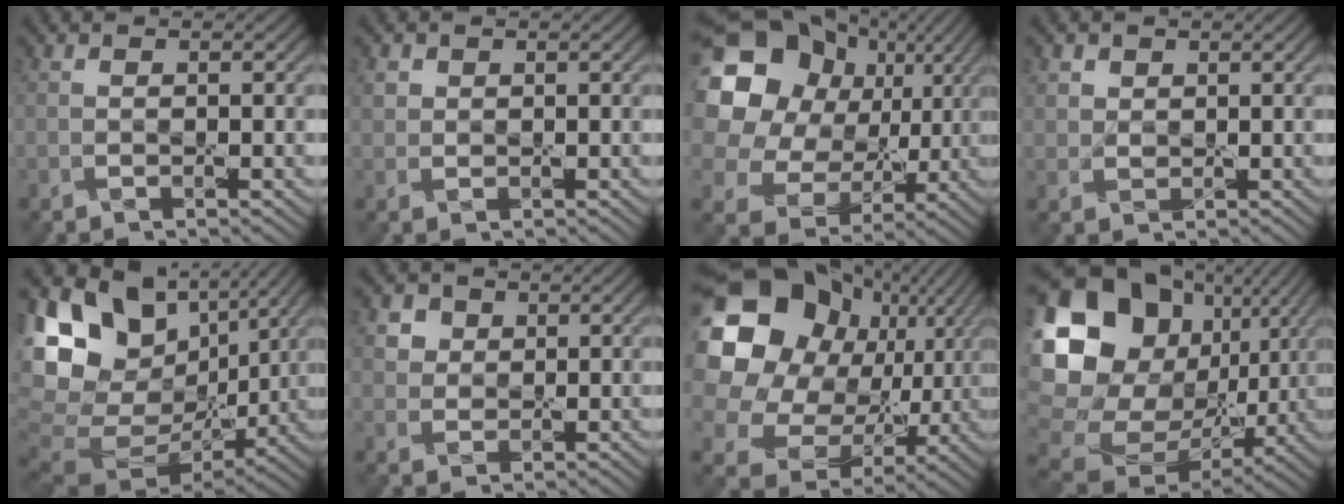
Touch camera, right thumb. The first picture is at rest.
{"total": 1.2, "force": [0.7, 1.0, -0.3], "torque": [0.002, 0.003, 0.013]}
{"total": 20.8, "force": [7.5, 17.3, 8.8], "torque": [-0.272, 0.050, 0.142]}
{"total": 2.1, "force": [1.4, 1.6, -0.1], "torque": [-0.007, -0.003, 0.032]}
{"total": 16.7, "force": [5.9, 11.9, 10.2], "torque": [-0.203, 0.001, 0.129]}
{"total": 3.7, "force": [2.1, 3.0, 0.7], "torque": [-0.031, -0.001, 0.044]}
{"total": 24.8, "force": [7.3, 21.3, 10.4], "torque": [-0.308, 0.021, 0.143]}
{"total": 22.5, "force": [5.1, 18.8, 11.2], "torque": [-0.317, -0.008, 0.125]}